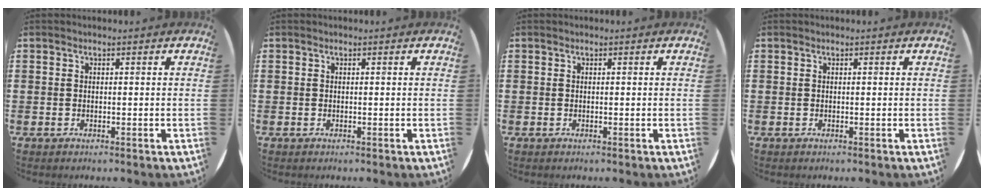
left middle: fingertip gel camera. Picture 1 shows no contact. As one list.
[{"total": 0.0}, {"total": 0.0}, {"total": 0.0}]